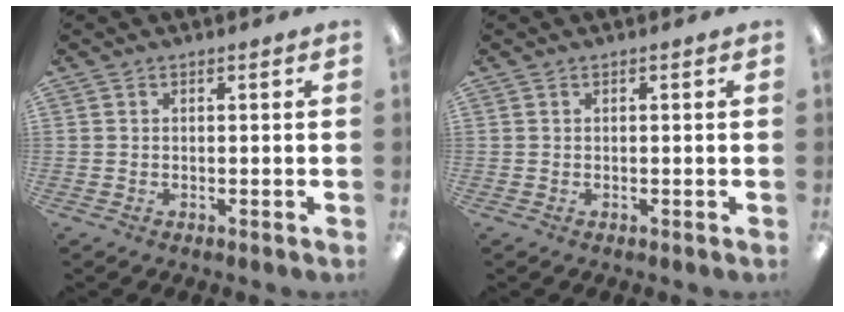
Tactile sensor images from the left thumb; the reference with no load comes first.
{"total": 0.0}